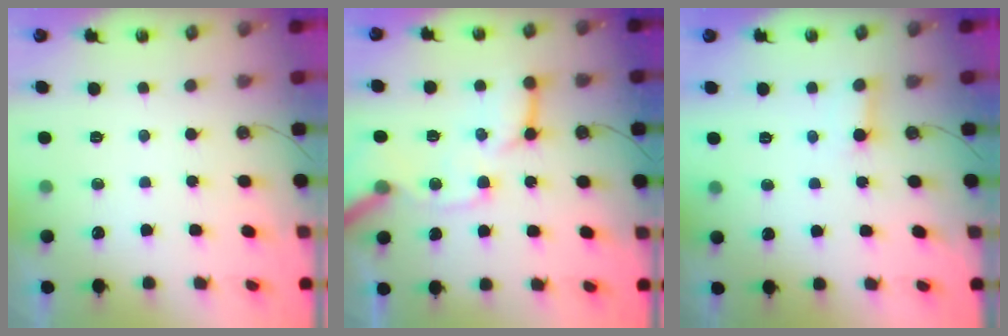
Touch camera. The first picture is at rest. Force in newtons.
{"total": 15.3, "press": 15.2, "slide": 1.5}
{"total": 2.6, "press": 2.6, "slide": 0.3}